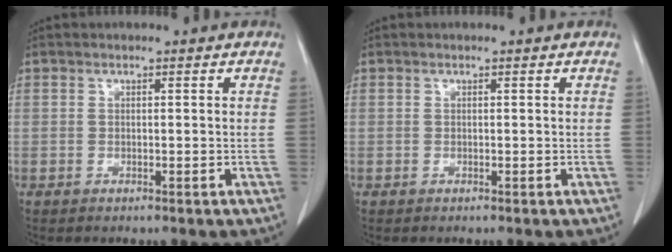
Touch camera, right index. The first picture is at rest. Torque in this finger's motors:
{"motor_torque": [0.11, 0.03, 0.03, -0.01]}